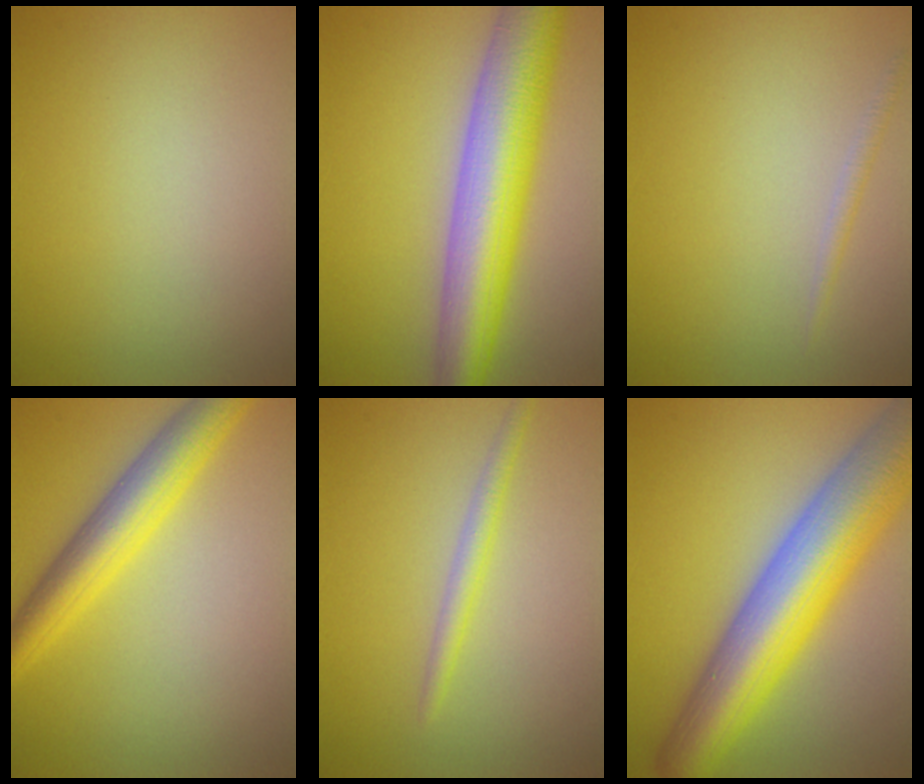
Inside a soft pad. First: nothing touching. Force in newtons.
{"total": 9.9, "press": 9.9, "slide": 0.4}
{"total": 0.9, "press": 0.9, "slide": 0.1}
{"total": 5.5, "press": 5.5, "slide": 0.1}
{"total": 1.7, "press": 1.7, "slide": 0.1}
{"total": 12.0, "press": 12.0, "slide": 0.7}